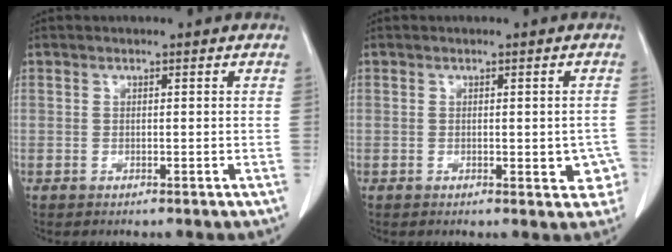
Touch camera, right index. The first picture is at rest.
{"total": 3.9, "force": [-0.8, 1.8, 3.3], "torque": [-0.020, 0.003, -0.007]}